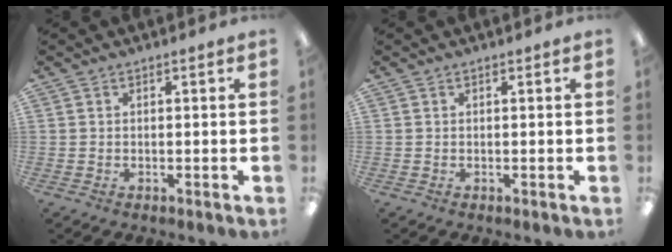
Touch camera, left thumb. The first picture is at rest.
{"total": 0.0}